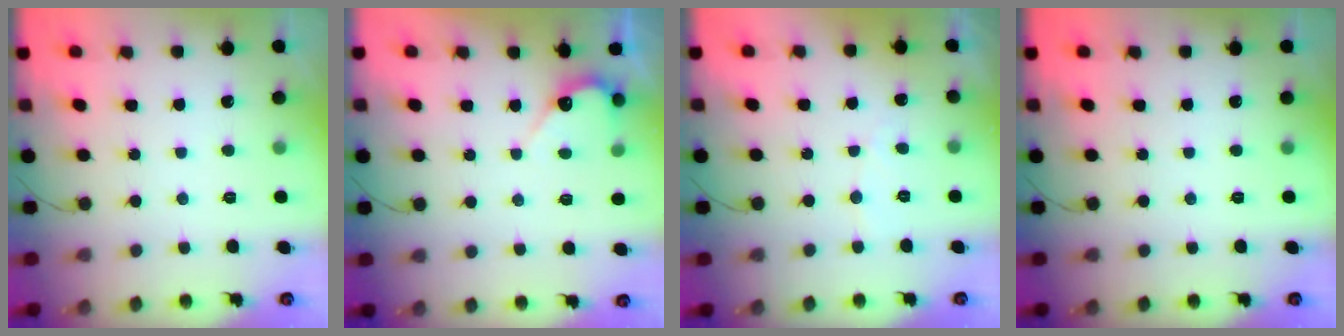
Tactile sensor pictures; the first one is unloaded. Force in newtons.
{"total": 4.5, "press": 4.4, "slide": 0.4}
{"total": 2.6, "press": 2.6, "slide": 0.1}
{"total": 0.0}